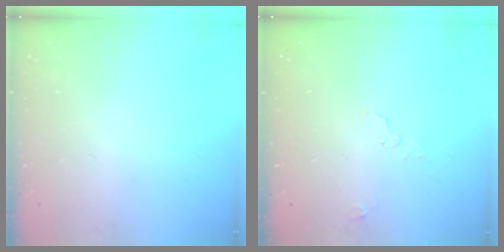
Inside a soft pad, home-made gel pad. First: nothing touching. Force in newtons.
{"total": 4.3, "press": 3.9, "slide": 1.8}